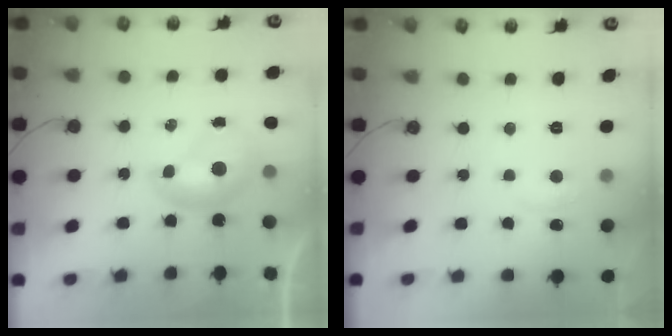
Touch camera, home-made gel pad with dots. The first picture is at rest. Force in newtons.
{"total": 2.5, "press": 2.5, "slide": 0.5}